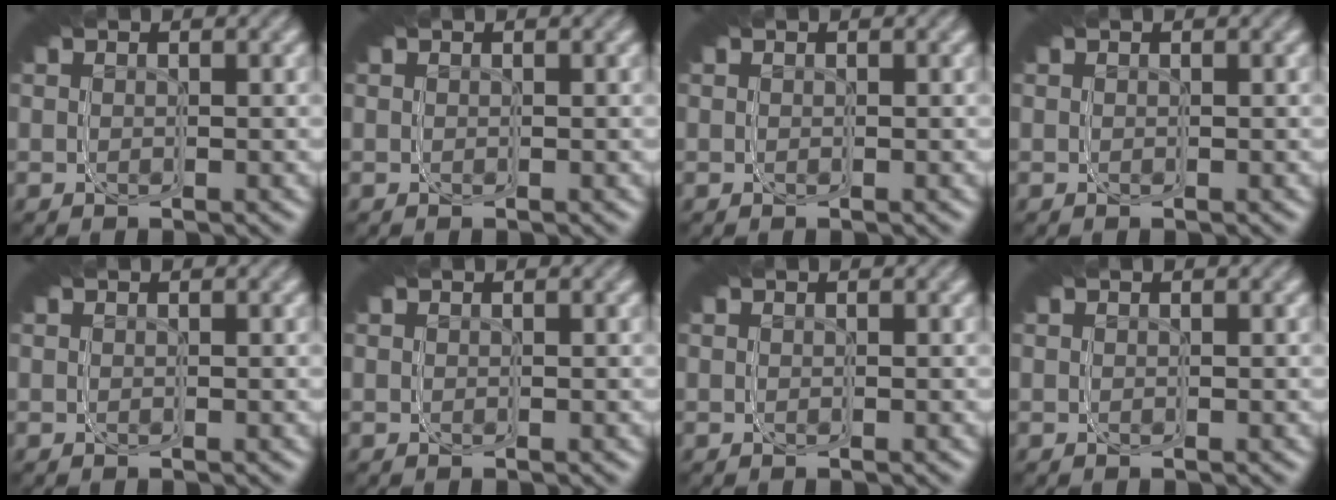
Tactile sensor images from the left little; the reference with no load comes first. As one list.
[{"total": 0.0}, {"total": 0.0}, {"total": 0.0}, {"total": 0.0}, {"total": 0.0}, {"total": 0.0}, {"total": 0.0}]